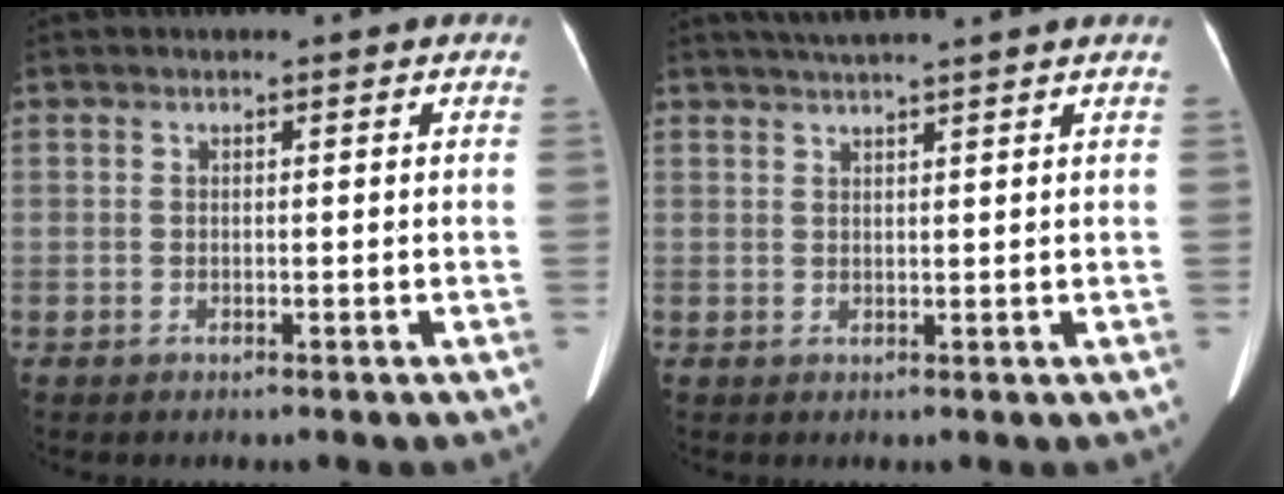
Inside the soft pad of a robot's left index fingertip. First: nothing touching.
{"total": 5.7, "force": [4.9, -1.1, 2.8], "torque": [-0.041, 0.025, 0.073]}